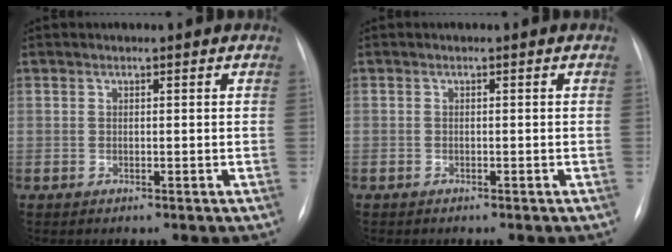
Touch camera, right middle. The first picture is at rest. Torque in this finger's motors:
{"motor_torque": [-0.25, -0.36, -0.62, -0.21]}